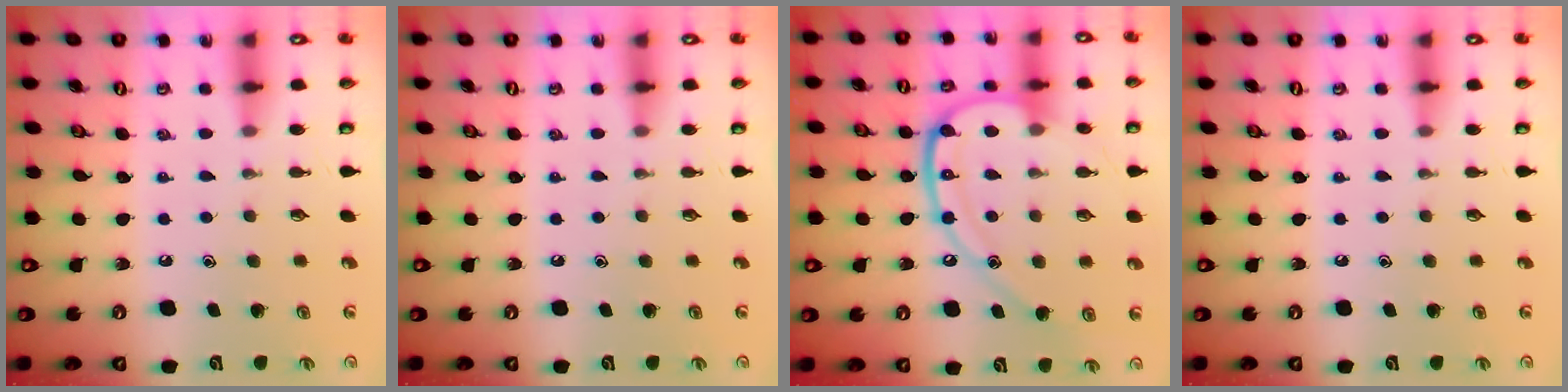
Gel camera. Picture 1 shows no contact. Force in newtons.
{"total": 0.0}
{"total": 15.1, "press": 15.0, "slide": 1.5}
{"total": 0.0}